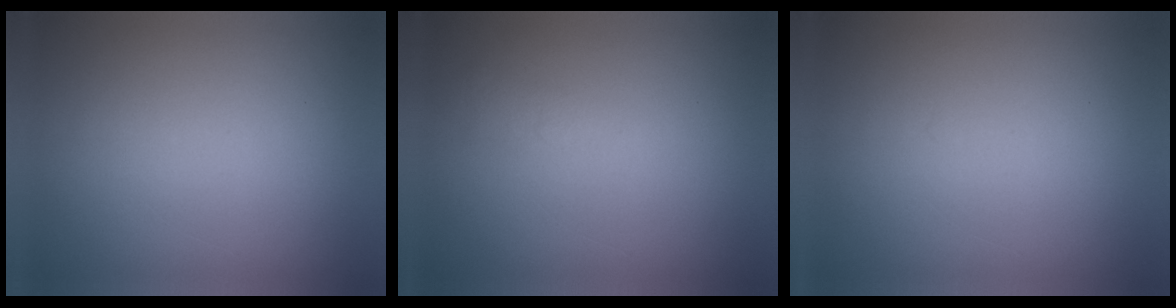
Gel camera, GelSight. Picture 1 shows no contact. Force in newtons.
{"total": 1.2}
{"total": 0.0}